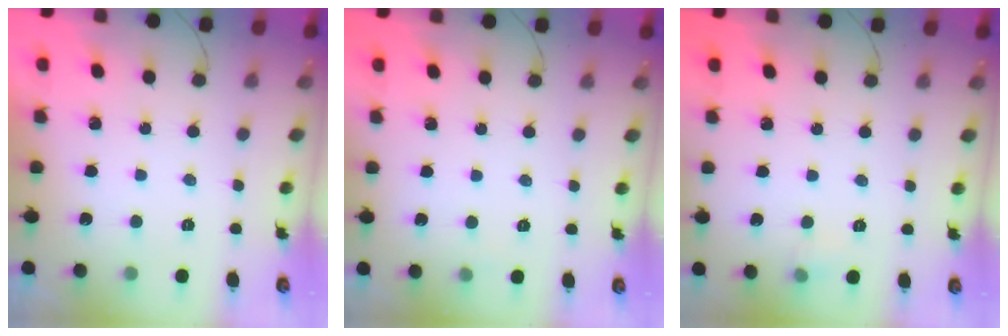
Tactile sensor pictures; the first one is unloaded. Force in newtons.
{"total": 6.2, "press": 1.7, "slide": 5.9}
{"total": 3.6, "press": 3.4, "slide": 1.1}